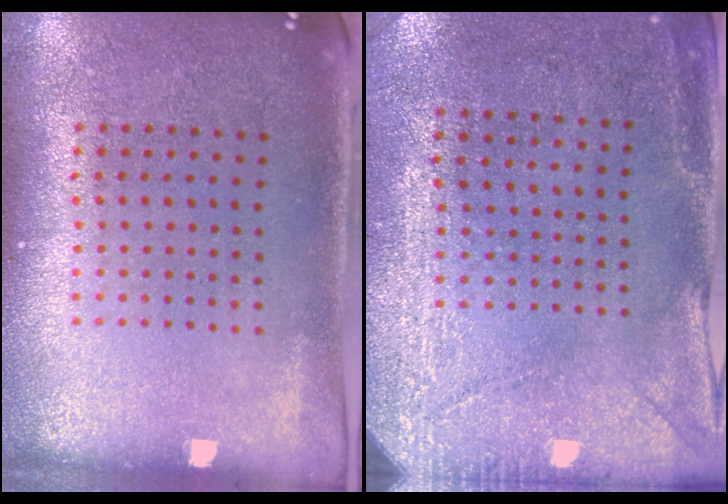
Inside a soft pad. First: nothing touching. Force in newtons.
{"total": 3.0, "press": 2.6, "slide": 1.4}